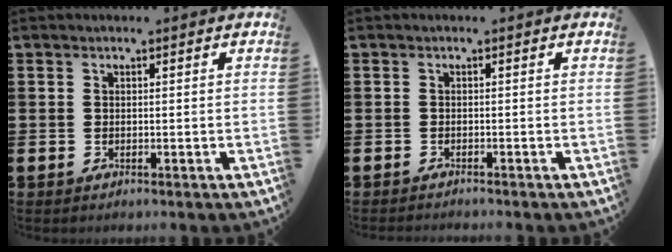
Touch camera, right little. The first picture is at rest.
{"total": 0.5, "force": [-0.5, -0.1, 0.0], "torque": [0.001, -0.001, -0.011]}